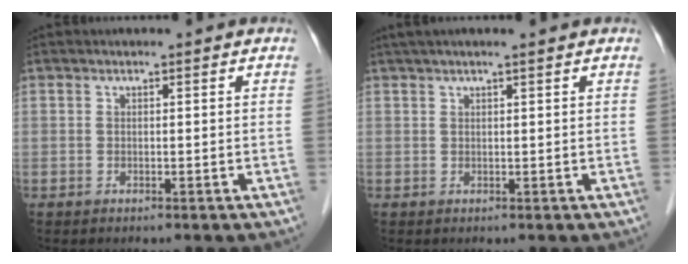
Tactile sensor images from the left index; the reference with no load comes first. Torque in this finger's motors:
{"motor_torque": [0.43, -0.38, 0.07, 0.02]}